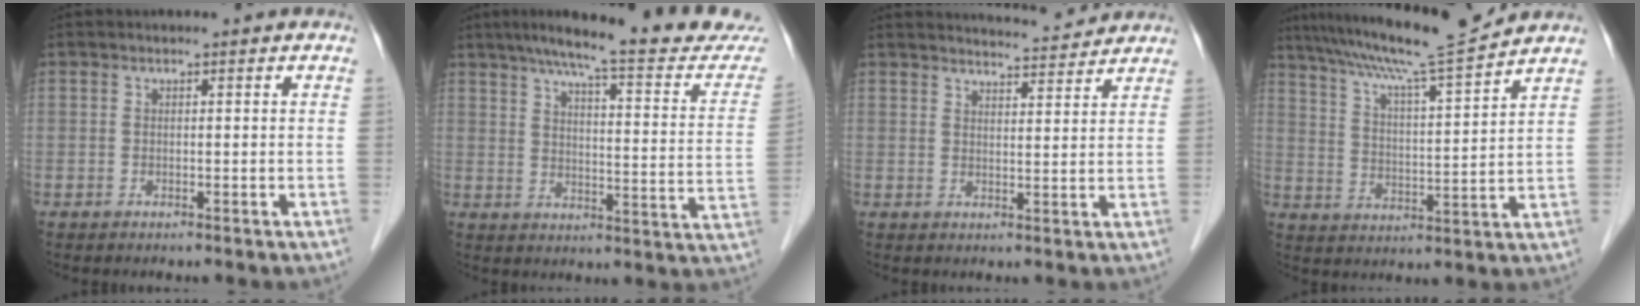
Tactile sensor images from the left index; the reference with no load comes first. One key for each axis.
{"total": 21.8, "fx": 19.1, "fy": 1.1, "fz": 10.4, "tx": -0.145, "ty": -0.046, "tz": 0.239}
{"total": 6.7, "fx": 6.7, "fy": 0.1, "fz": 0.8, "tx": -0.019, "ty": 0.005, "tz": 0.085}
{"total": 13.2, "fx": 11.8, "fy": -1.8, "fz": 5.7, "tx": -0.104, "ty": -0.006, "tz": 0.189}